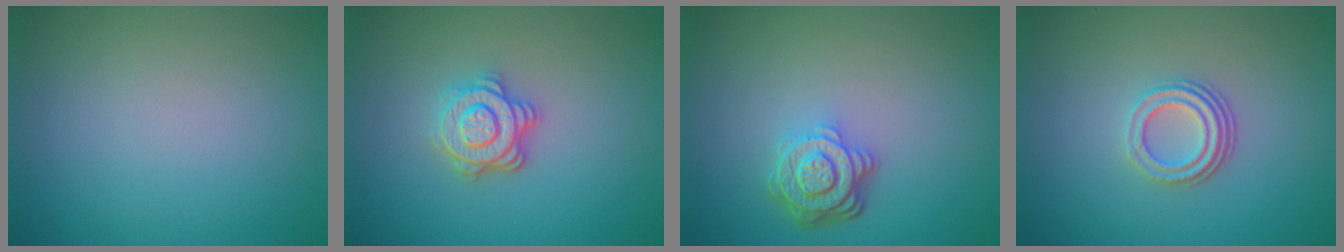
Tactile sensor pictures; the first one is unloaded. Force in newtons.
{"total": 3.5, "press": 3.0, "slide": 1.9}
{"total": 4.2, "press": 3.3, "slide": 2.7}
{"total": 3.2, "press": 2.2, "slide": 2.3}